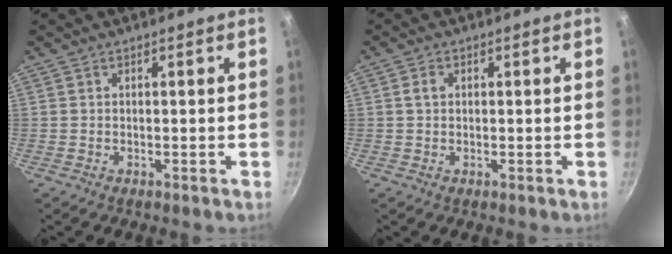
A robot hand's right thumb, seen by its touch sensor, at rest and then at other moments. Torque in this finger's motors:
{"motor_torque": [-0.08, 0.28, 0.25, 0.23, 0.06]}